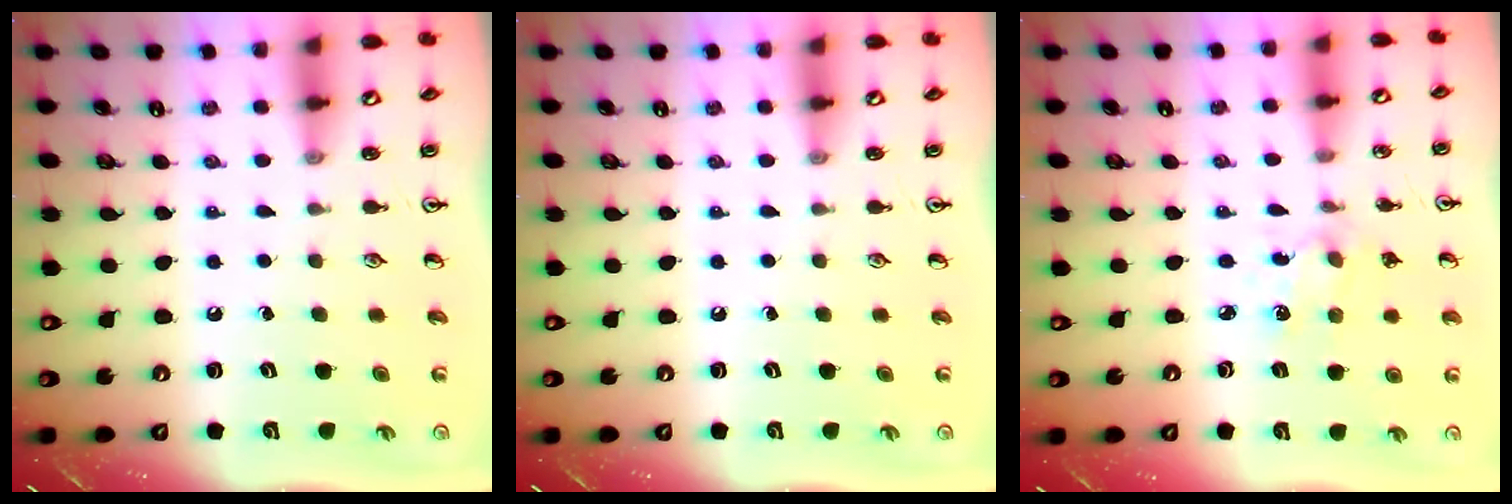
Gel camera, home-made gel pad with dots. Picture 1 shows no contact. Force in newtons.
{"total": 0.0}
{"total": 2.1, "press": 2.0, "slide": 0.7}